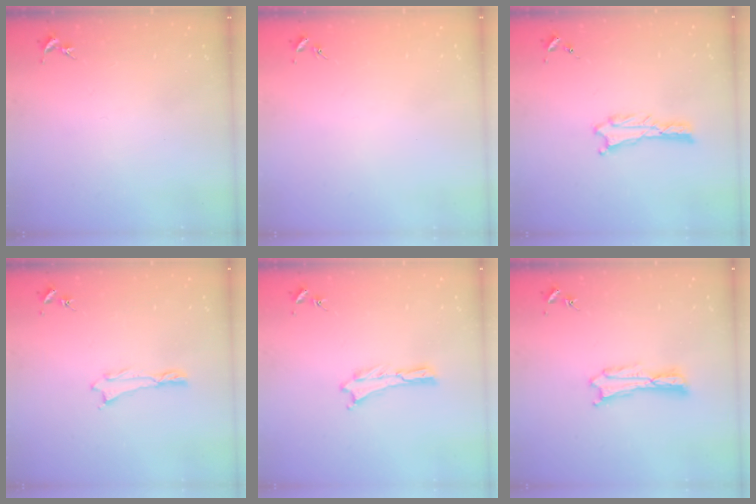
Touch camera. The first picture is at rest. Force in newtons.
{"total": 0.0}
{"total": 0.9, "press": 0.8, "slide": 0.1}
{"total": 0.5, "press": 0.5, "slide": 0.2}
{"total": 0.0}
{"total": 0.9, "press": 0.9, "slide": 0.2}